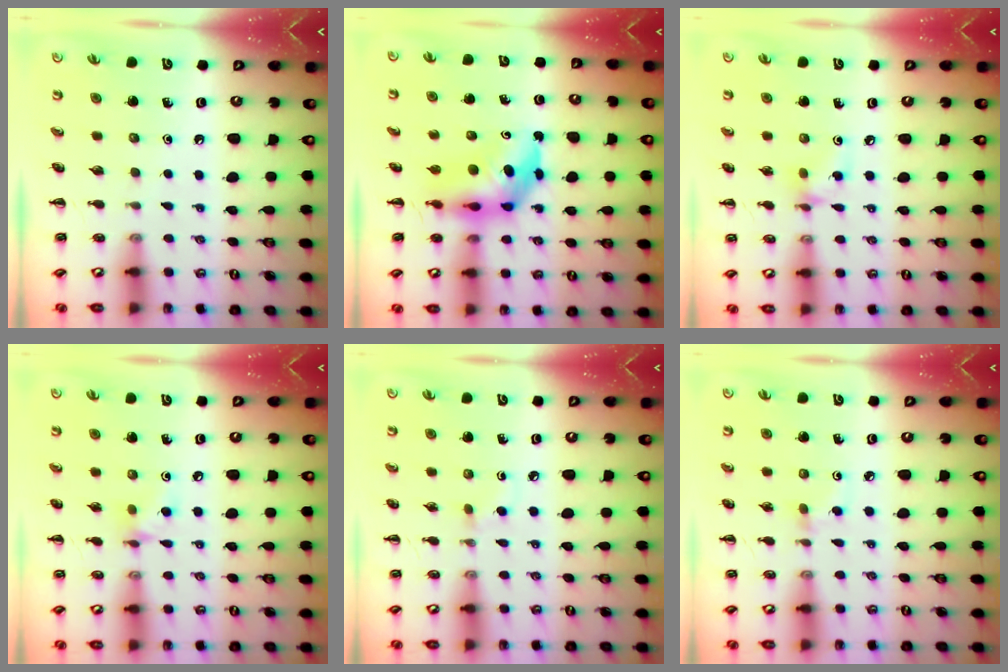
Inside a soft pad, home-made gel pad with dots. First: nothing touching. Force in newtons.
{"total": 6.2, "press": 5.9, "slide": 1.7}
{"total": 5.1, "press": 4.9, "slide": 1.2}
{"total": 5.5, "press": 5.4, "slide": 0.9}
{"total": 2.1, "press": 1.8, "slide": 1.0}
{"total": 2.6, "press": 2.4, "slide": 1.1}